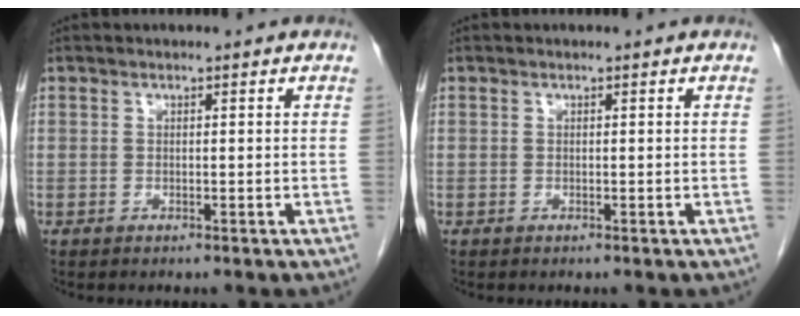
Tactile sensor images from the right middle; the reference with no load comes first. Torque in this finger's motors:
{"motor_torque": [-0.05, 0.05, 0.00, 0.00]}